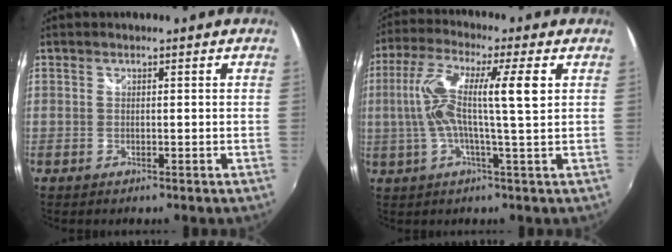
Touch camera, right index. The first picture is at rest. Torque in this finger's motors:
{"motor_torque": [0.39, 0.18, 0.55, 0.21]}